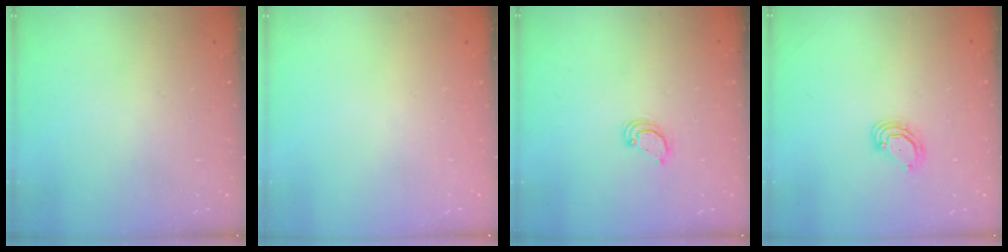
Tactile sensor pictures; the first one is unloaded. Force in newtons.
{"total": 0.0}
{"total": 3.4, "press": 3.4, "slide": 0.2}
{"total": 4.4, "press": 4.4, "slide": 0.4}